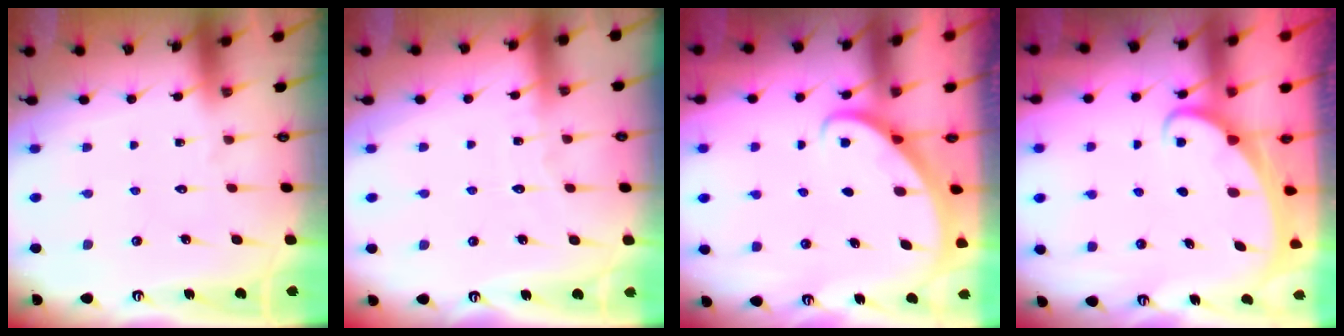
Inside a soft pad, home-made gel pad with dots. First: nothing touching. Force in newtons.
{"total": 3.4, "press": 3.4, "slide": 0.4}
{"total": 2.9, "press": 2.9, "slide": 0.2}
{"total": 1.9, "press": 1.9, "slide": 0.2}